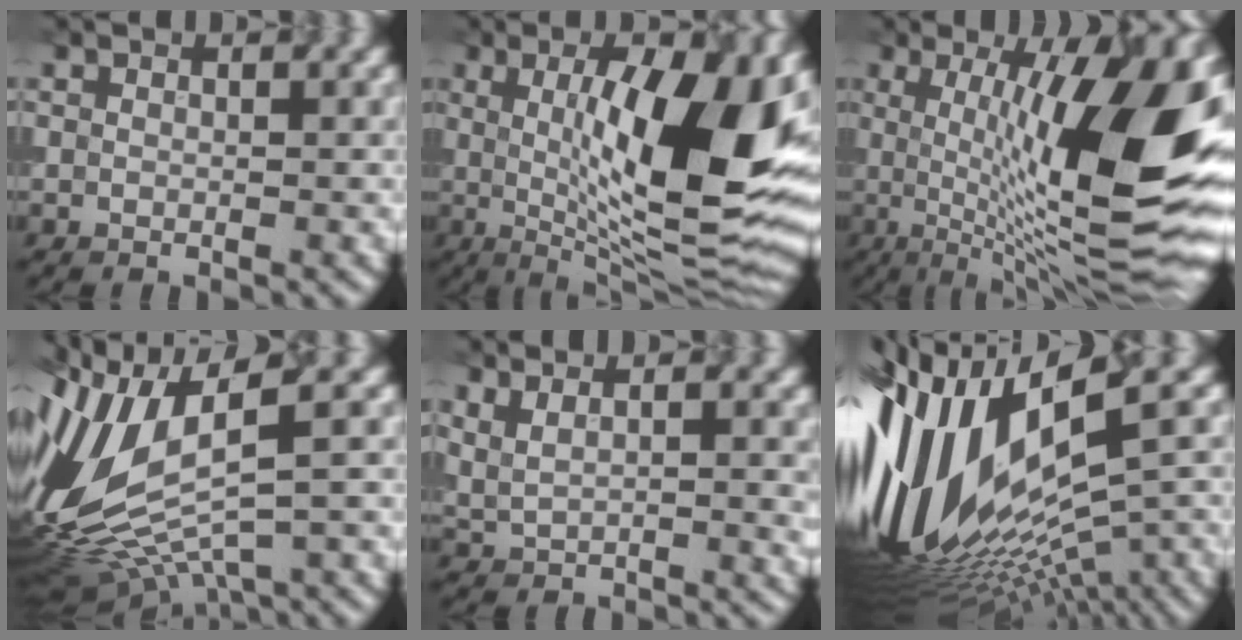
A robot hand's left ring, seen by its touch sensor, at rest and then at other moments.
{"total": 14.6, "force": [1.9, 4.0, 13.9], "torque": [-0.189, -0.009, 0.030]}
{"total": 15.7, "force": [0.8, 4.3, 15.0], "torque": [-0.190, 0.011, 0.006]}
{"total": 10.5, "force": [1.3, 5.1, 9.1], "torque": [-0.207, -0.012, 0.028]}
{"total": 3.8, "force": [2.2, 1.5, 2.7], "torque": [-0.038, 0.008, 0.031]}
{"total": 18.0, "force": [0.4, 6.7, 16.7], "torque": [-0.330, -0.027, 0.025]}